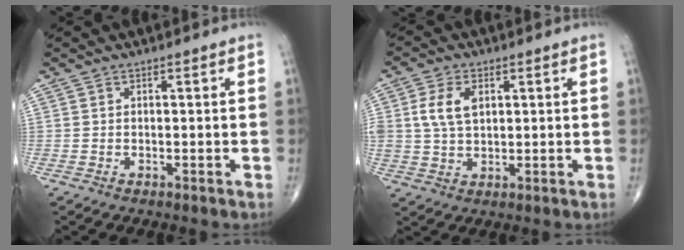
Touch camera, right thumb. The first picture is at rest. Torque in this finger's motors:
{"motor_torque": [1.41, 1.36, 0.86, 0.28, 0.34]}